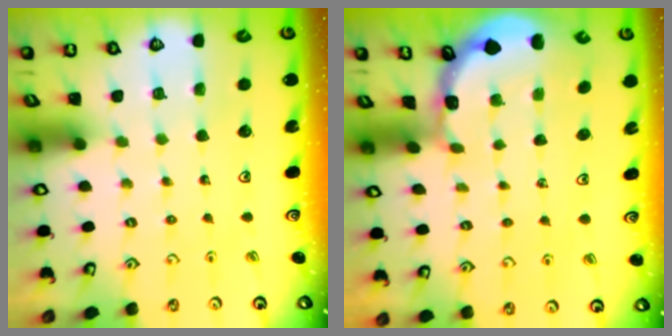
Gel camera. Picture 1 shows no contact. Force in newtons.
{"total": 1.3, "press": 1.3, "slide": 0.3}